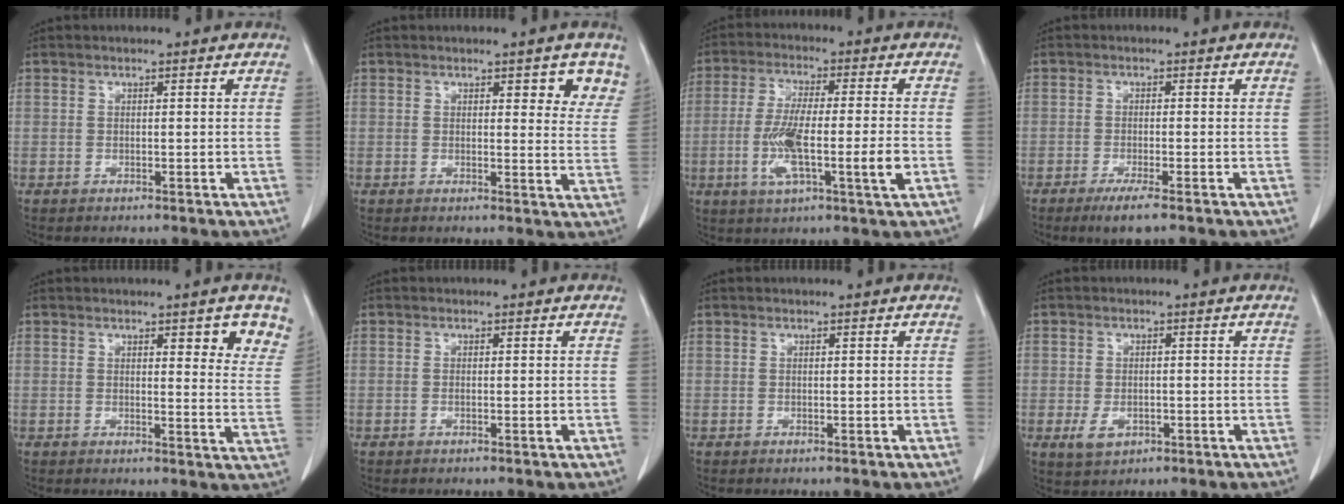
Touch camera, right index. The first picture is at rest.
{"total": 5.8, "force": [3.6, 1.8, 4.2], "torque": [-0.036, -0.009, 0.032]}
{"total": 11.1, "force": [-2.5, 0.9, 10.8], "torque": [-0.201, -0.008, -0.046]}
{"total": 3.8, "force": [-2.5, 0.1, 2.9], "torque": [-0.053, -0.011, -0.044]}
{"total": 7.0, "force": [4.6, 1.7, 5.0], "torque": [-0.046, -0.019, 0.043]}
{"total": 0.5, "force": [-0.2, 0.0, 0.5], "torque": [-0.011, -0.001, -0.002]}
{"total": 0.0}
{"total": 3.4, "force": [-1.2, 2.4, 2.1], "torque": [-0.037, -0.001, -0.009]}